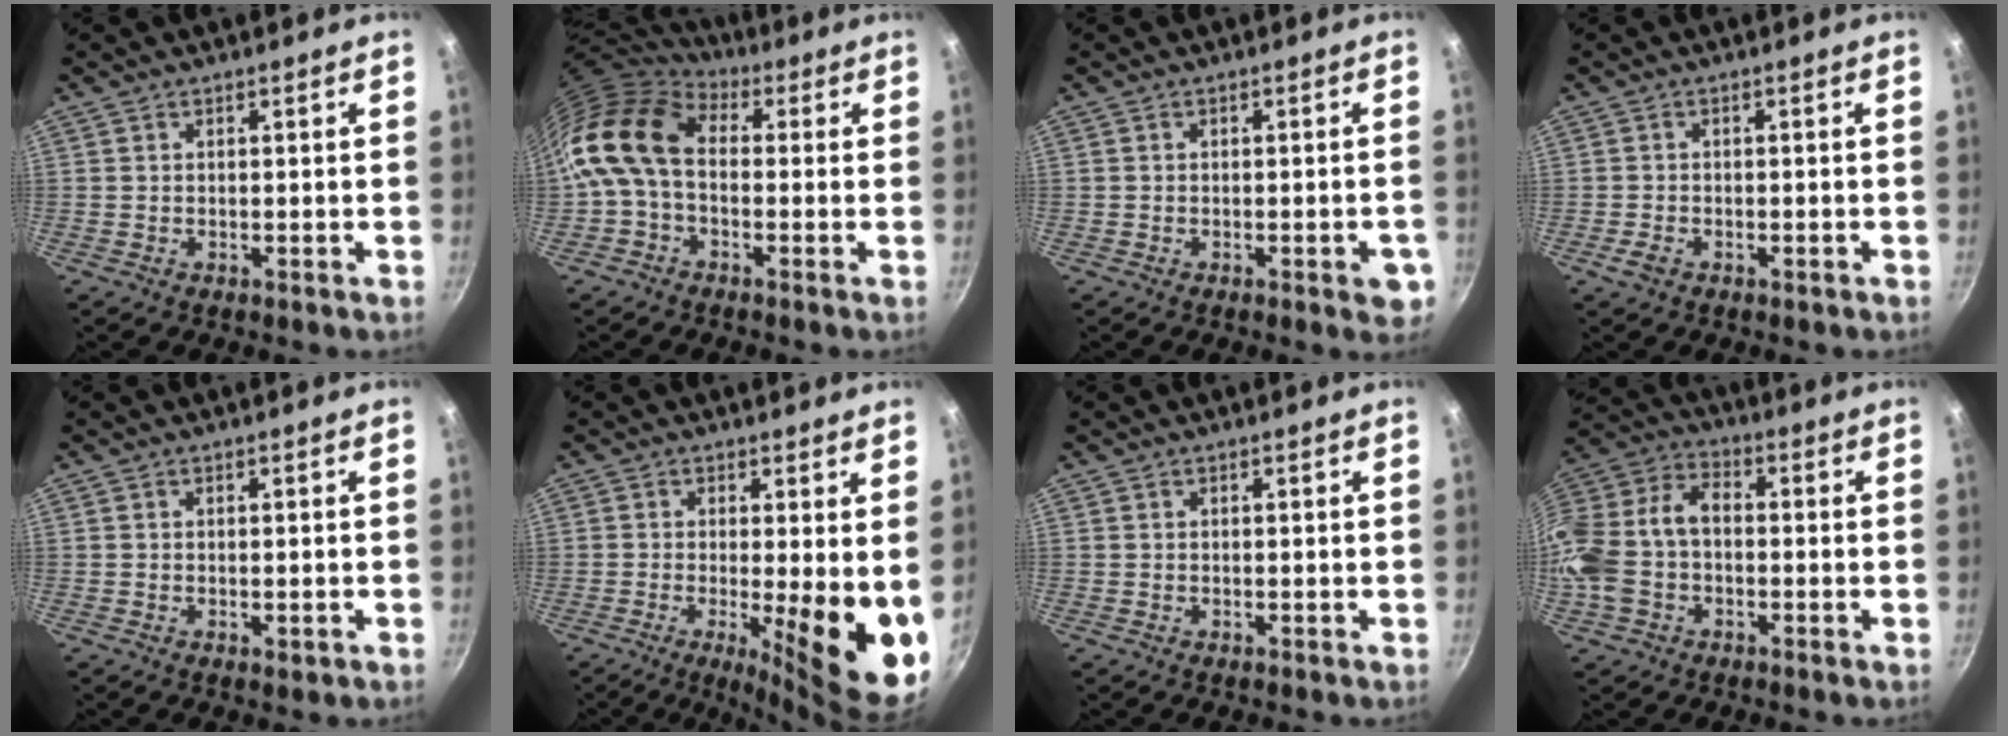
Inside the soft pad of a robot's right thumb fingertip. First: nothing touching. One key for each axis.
{"total": 14.3, "fx": 0.1, "fy": 9.7, "fz": 10.5, "tx": -0.197, "ty": 0.028, "tz": -0.019}
{"total": 4.4, "fx": -1.8, "fy": 1.5, "fz": 3.8, "tx": -0.034, "ty": 0.004, "tz": -0.022}
{"total": 2.3, "fx": -1.3, "fy": 1.3, "fz": 1.3, "tx": -0.028, "ty": 0.008, "tz": -0.024}
{"total": 1.3, "fx": -0.4, "fy": 0.5, "fz": 1.1, "tx": -0.015, "ty": -0.001, "tz": -0.005}
{"total": 13.3, "fx": -1.6, "fy": 3.2, "fz": 12.8, "tx": -0.159, "ty": -0.026, "tz": -0.017}
{"total": 0.0}
{"total": 15.7, "fx": -2.6, "fy": 10.8, "fz": 11.0, "tx": -0.223, "ty": 0.048, "tz": -0.064}